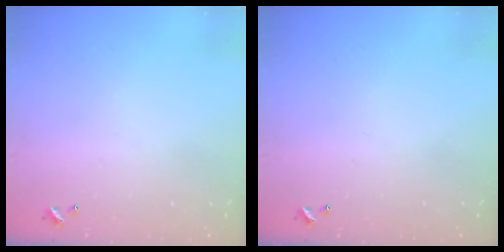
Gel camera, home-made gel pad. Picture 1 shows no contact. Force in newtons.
{"total": 0.0}